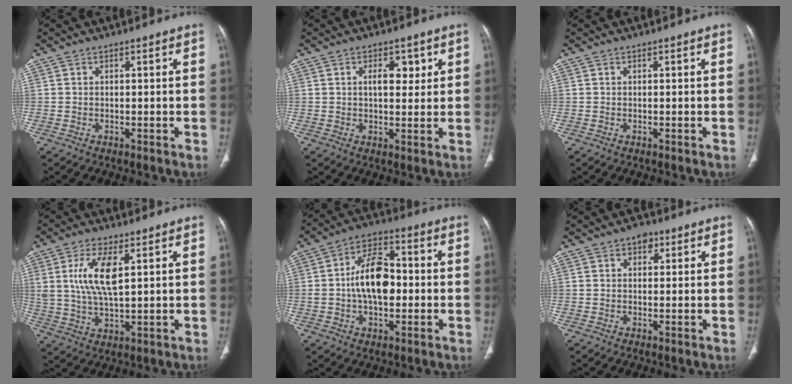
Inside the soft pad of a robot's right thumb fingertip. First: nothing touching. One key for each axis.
{"total": 5.0, "fx": 1.7, "fy": 2.7, "fz": 3.8, "tx": -0.039, "ty": -0.007, "tz": 0.024}
{"total": 0.0}
{"total": 9.9, "fx": 2.9, "fy": 3.9, "fz": 8.6, "tx": -0.176, "ty": -0.011, "tz": 0.061}
{"total": 13.1, "fx": -0.4, "fy": 7.7, "fz": 10.6, "tx": -0.165, "ty": 0.026, "tz": -0.012}
{"total": 3.1, "fx": 1.3, "fy": 2.2, "fz": 1.7, "tx": -0.011, "ty": -0.001, "tz": 0.017}